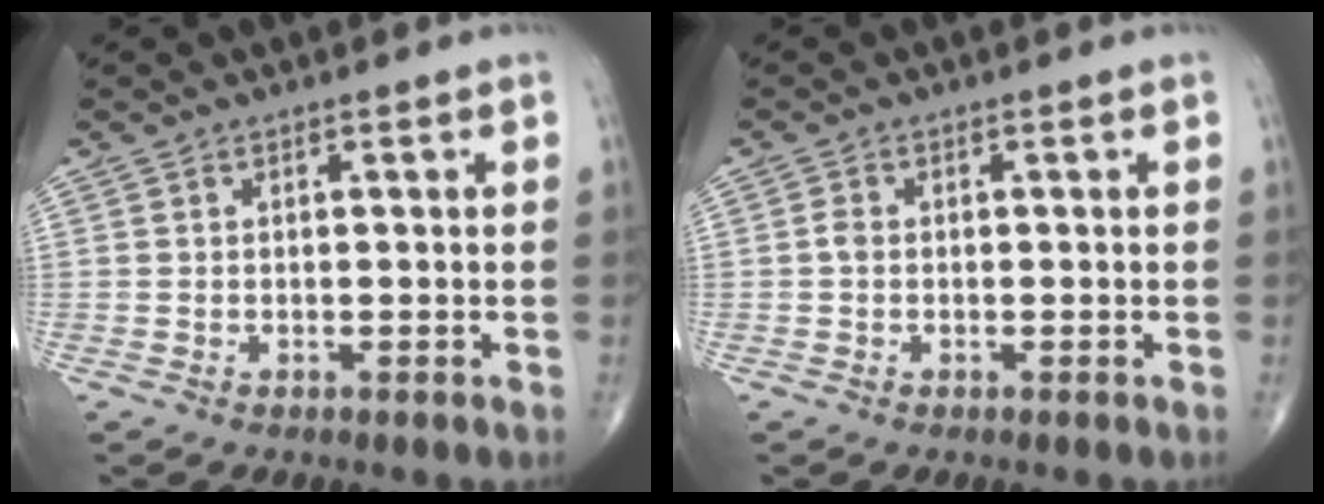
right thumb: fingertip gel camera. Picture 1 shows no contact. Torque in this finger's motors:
{"motor_torque": [-0.15, 0.03, 0.19, -0.02, 0.01]}